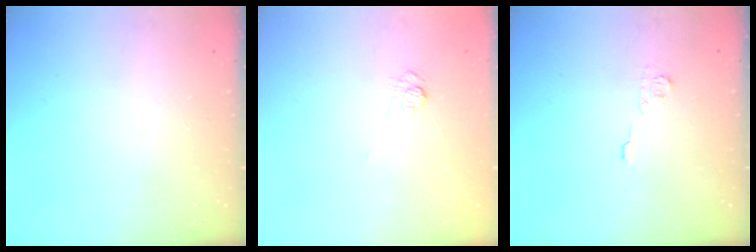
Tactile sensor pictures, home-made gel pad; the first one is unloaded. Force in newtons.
{"total": 4.0, "press": 3.7, "slide": 1.5}
{"total": 4.9, "press": 4.9, "slide": 0.2}